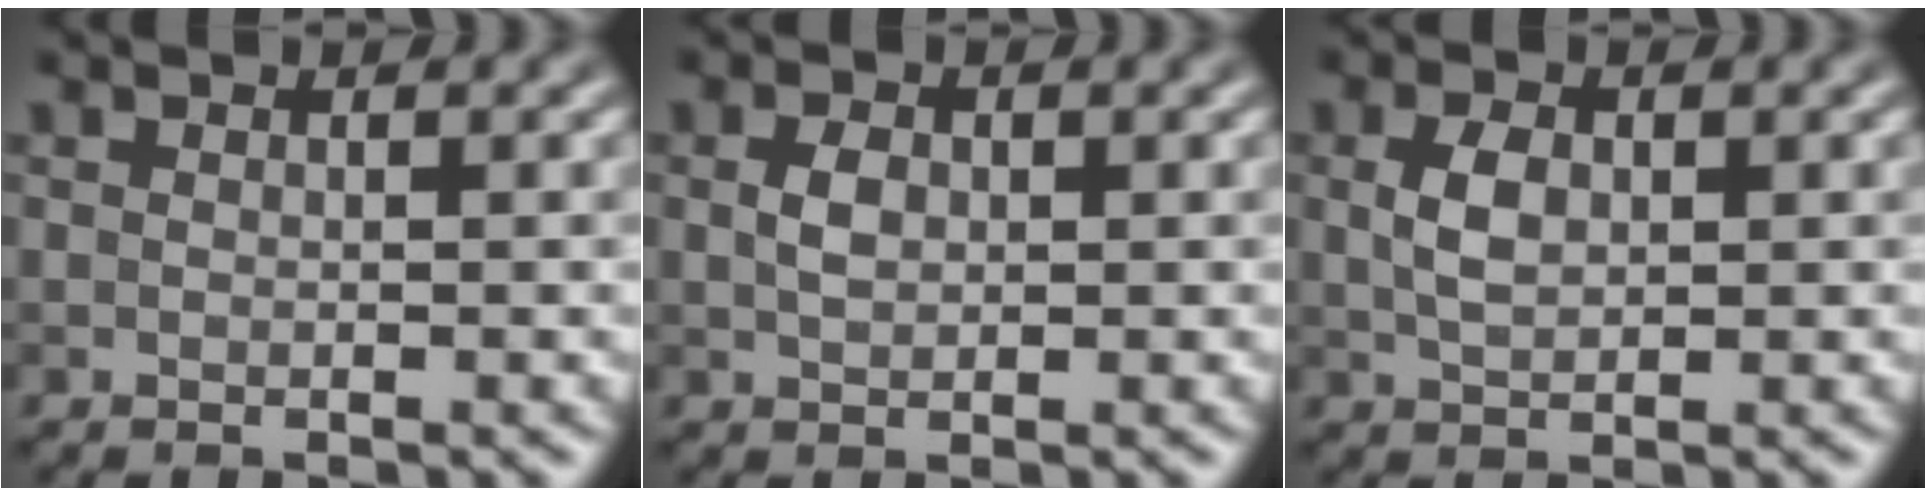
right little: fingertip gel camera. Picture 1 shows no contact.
{"total": 1.7, "force": [0.2, 1.2, 1.2], "torque": [-0.025, 0.003, 0.003]}
{"total": 2.5, "force": [0.4, 1.6, 1.9], "torque": [-0.045, 0.003, 0.009]}